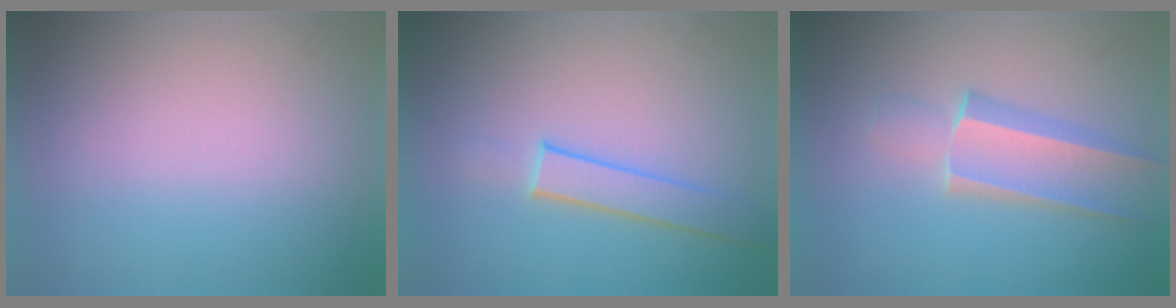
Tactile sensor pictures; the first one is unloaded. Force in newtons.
{"total": 1.9}
{"total": 2.2}